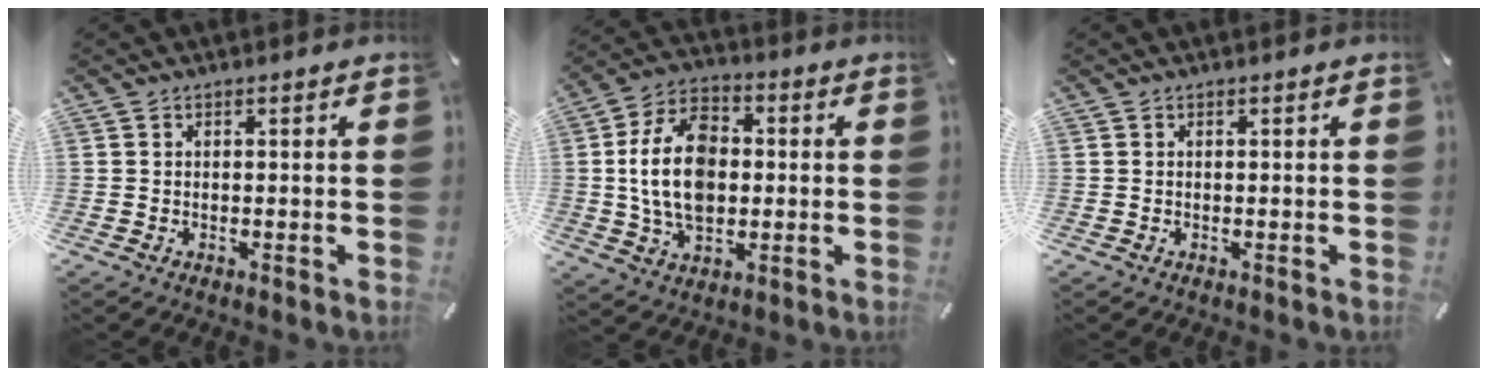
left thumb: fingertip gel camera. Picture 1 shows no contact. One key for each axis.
{"total": 15.7, "fx": 0.1, "fy": 10.9, "fz": 11.3, "tx": -0.231, "ty": 0.009, "tz": 0.001}
{"total": 0.0}